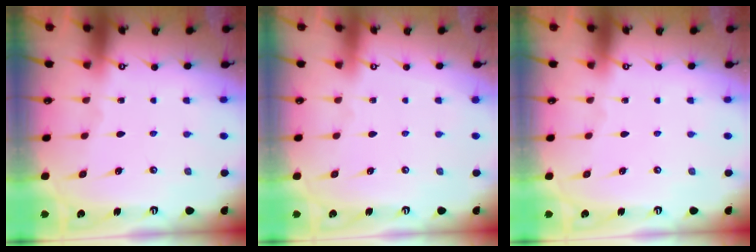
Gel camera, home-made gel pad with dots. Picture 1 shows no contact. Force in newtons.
{"total": 4.0, "press": 4.0, "slide": 0.1}
{"total": 0.0}